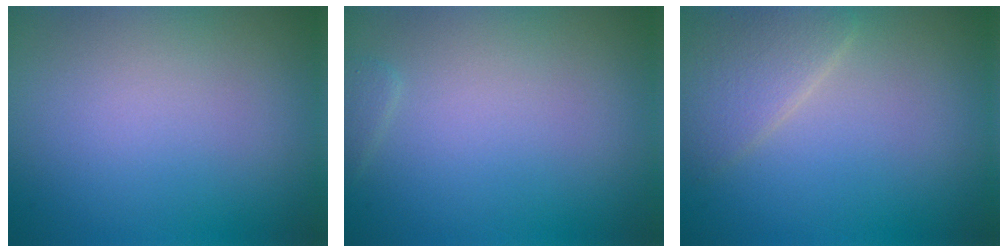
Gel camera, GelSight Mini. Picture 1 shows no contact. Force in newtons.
{"total": 0.6, "press": 0.6, "slide": 0.1}
{"total": 2.8, "press": 2.8, "slide": 0.3}